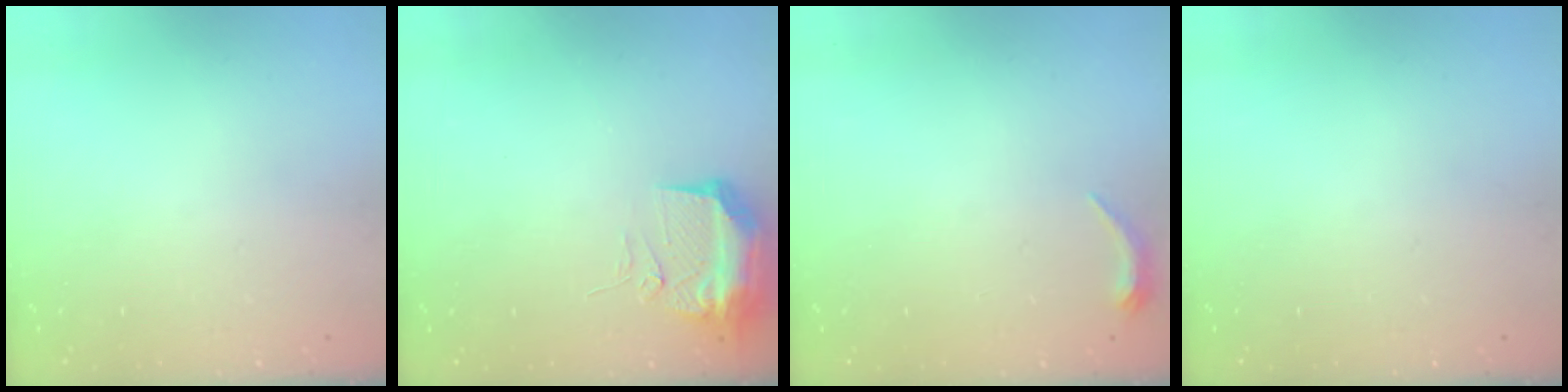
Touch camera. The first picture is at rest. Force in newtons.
{"total": 16.8, "press": 12.6, "slide": 11.1}
{"total": 4.8, "press": 4.7, "slide": 0.9}
{"total": 0.0}